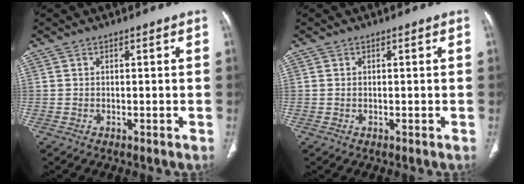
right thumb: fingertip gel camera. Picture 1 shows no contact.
{"total": 0.0}